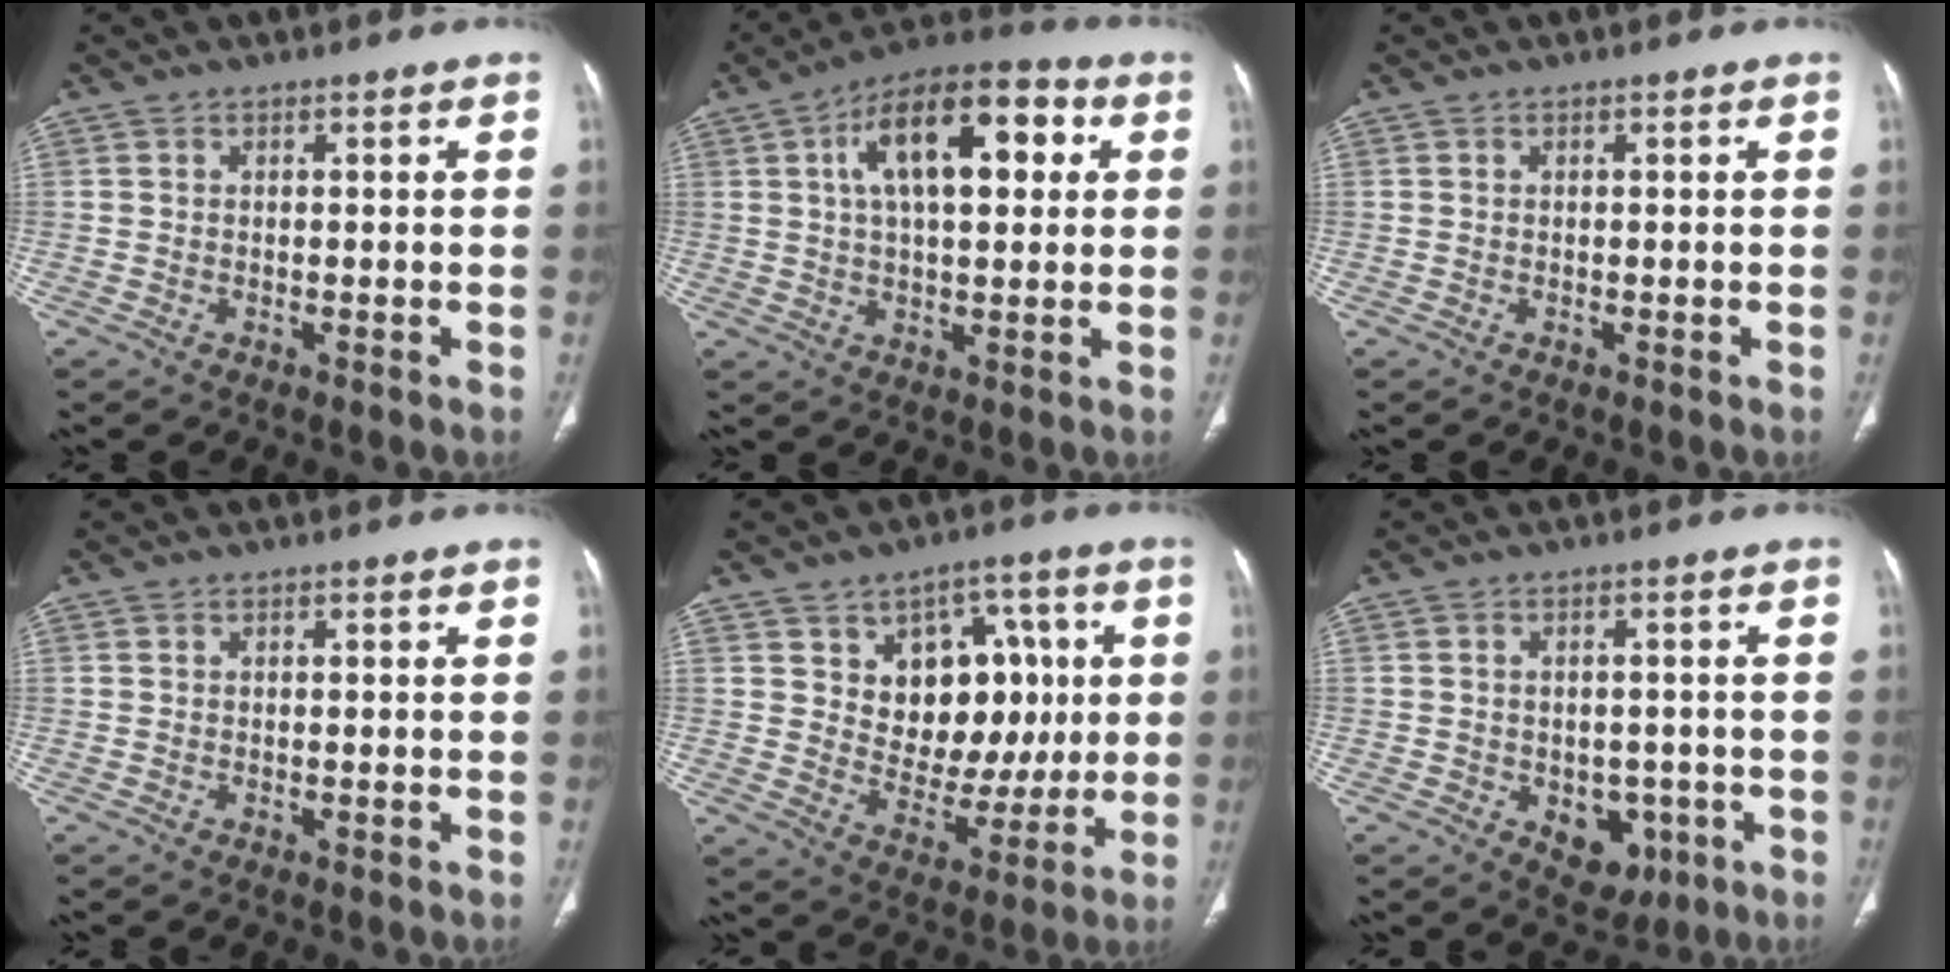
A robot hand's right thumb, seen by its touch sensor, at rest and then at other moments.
{"total": 17.0, "force": [4.8, 7.9, 14.2], "torque": [-0.204, 0.018, 0.070]}
{"total": 0.0}
{"total": 0.0}
{"total": 15.8, "force": [3.7, 11.0, 10.7], "torque": [-0.090, -0.009, 0.067]}
{"total": 7.0, "force": [-2.2, 5.1, 4.2], "torque": [-0.023, 0.011, -0.017]}